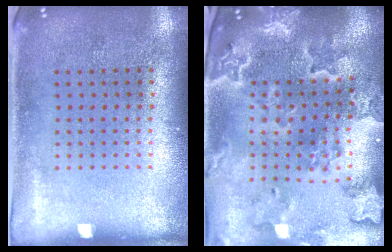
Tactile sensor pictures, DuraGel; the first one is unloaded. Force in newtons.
{"total": 3.1, "press": 2.8, "slide": 1.2}